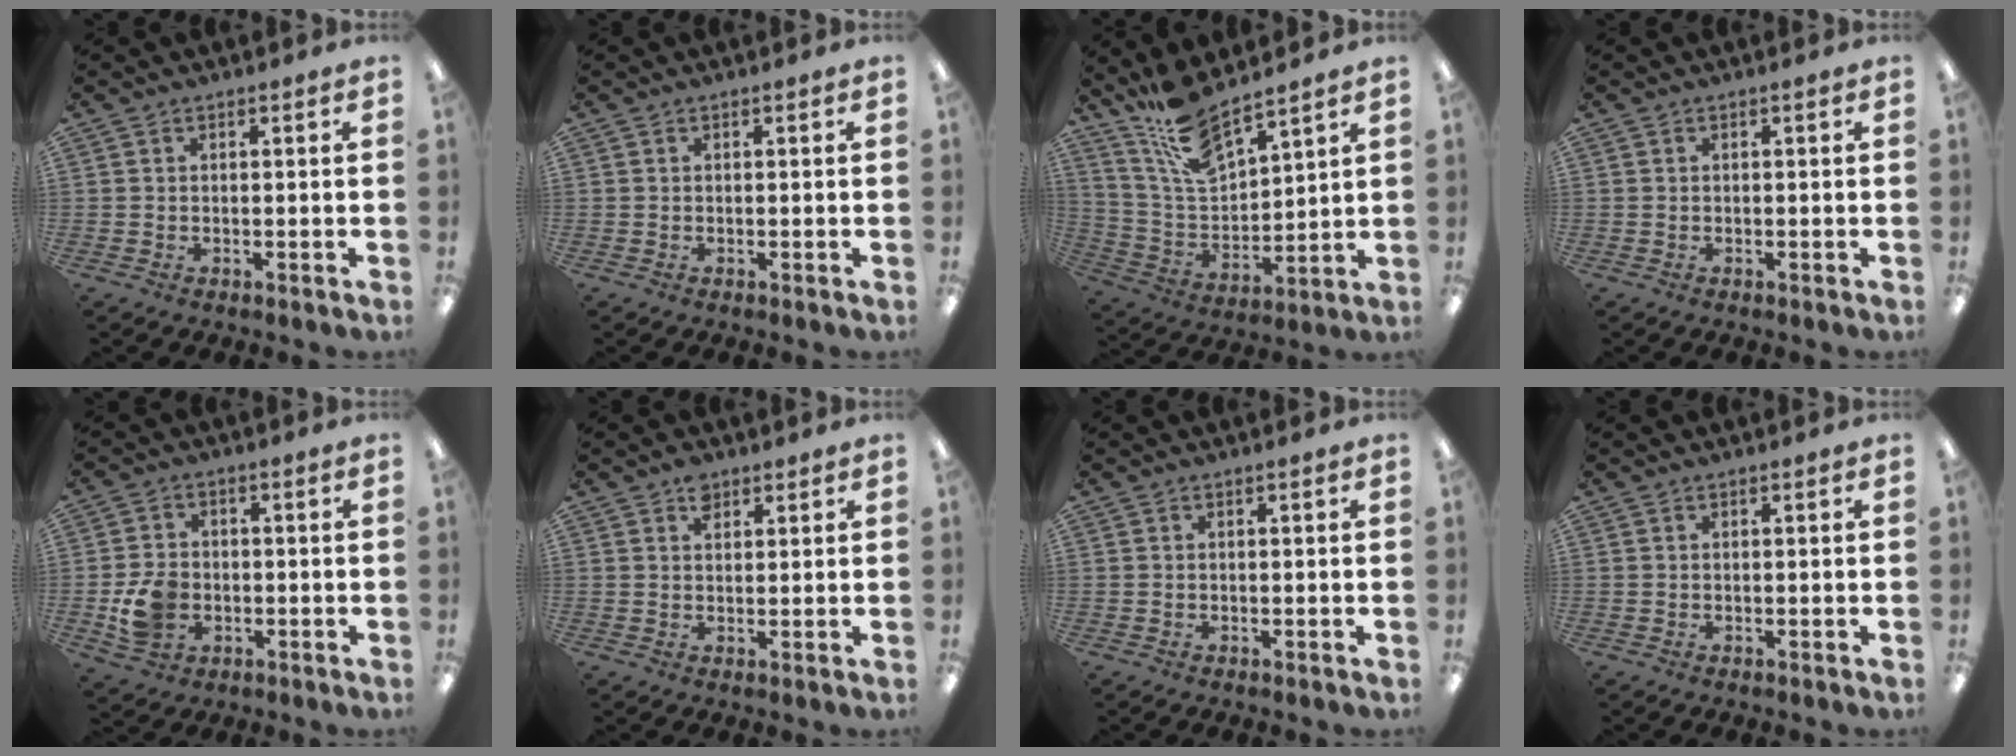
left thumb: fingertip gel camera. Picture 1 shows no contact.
{"total": 0.0}
{"total": 13.8, "force": [11.8, 3.5, 6.2], "torque": [-0.155, -0.063, 0.216]}
{"total": 0.0}
{"total": 8.3, "force": [-1.8, 6.7, 4.6], "torque": [-0.087, 0.008, -0.032]}
{"total": 3.3, "force": [2.2, 2.0, 1.5], "torque": [-0.018, -0.004, 0.037]}
{"total": 0.0}
{"total": 0.0}